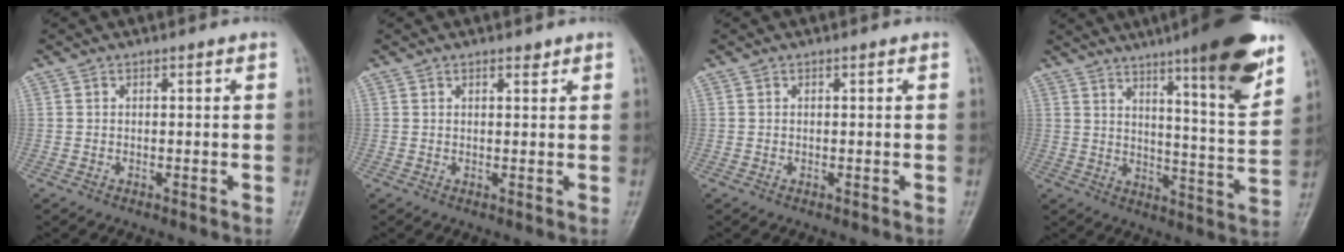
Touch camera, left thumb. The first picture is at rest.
{"total": 1.5, "force": [1.1, 0.6, 0.9], "torque": [-0.007, -0.006, 0.015]}
{"total": 0.0}
{"total": 18.6, "force": [11.5, 2.3, 14.5], "torque": [-0.182, -0.061, 0.165]}